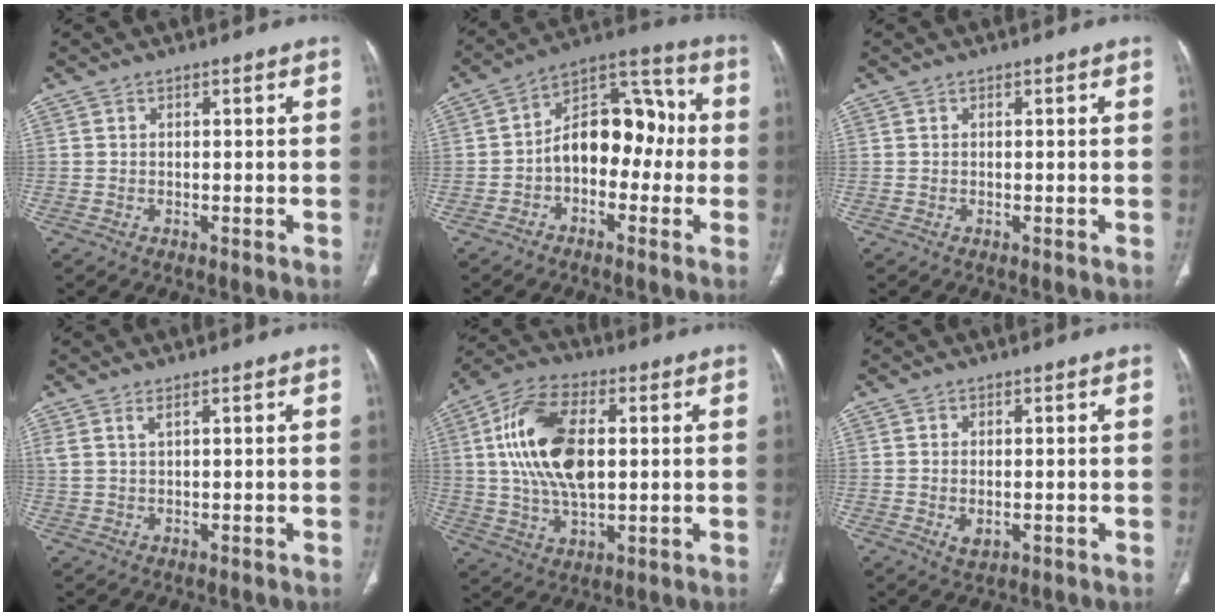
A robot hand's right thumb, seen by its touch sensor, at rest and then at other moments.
{"total": 13.7, "force": [-1.6, 8.8, 10.3], "torque": [-0.121, 0.051, -0.038]}
{"total": 0.0}
{"total": 2.1, "force": [1.3, 0.5, 1.5], "torque": [-0.040, -0.001, 0.035]}
{"total": 17.4, "force": [2.7, 9.2, 14.5], "torque": [-0.279, 0.007, 0.051]}
{"total": 2.4, "force": [-0.4, 1.4, 2.0], "torque": [-0.037, -0.004, 0.000]}